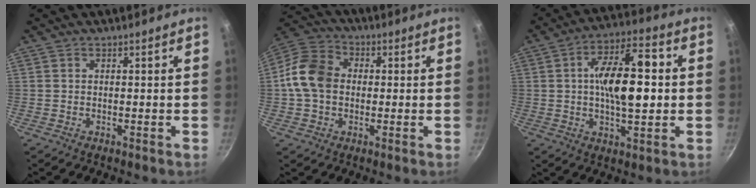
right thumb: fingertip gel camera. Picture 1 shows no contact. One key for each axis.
{"total": 10.9, "fx": -0.1, "fy": 8.4, "fz": 6.9, "tx": -0.107, "ty": 0.023, "tz": -0.019}
{"total": 15.2, "fx": 0.9, "fy": 6.5, "fz": 13.7, "tx": -0.202, "ty": 0.018, "tz": 0.007}